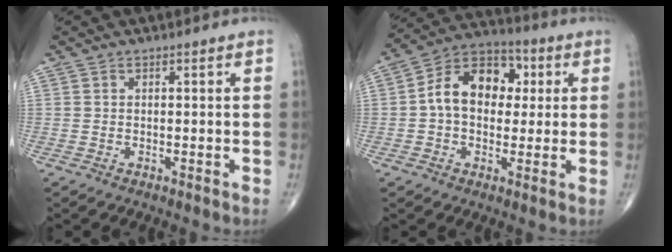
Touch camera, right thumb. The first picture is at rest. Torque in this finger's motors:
{"motor_torque": [1.38, 1.65, 1.10, -0.07, 0.10]}